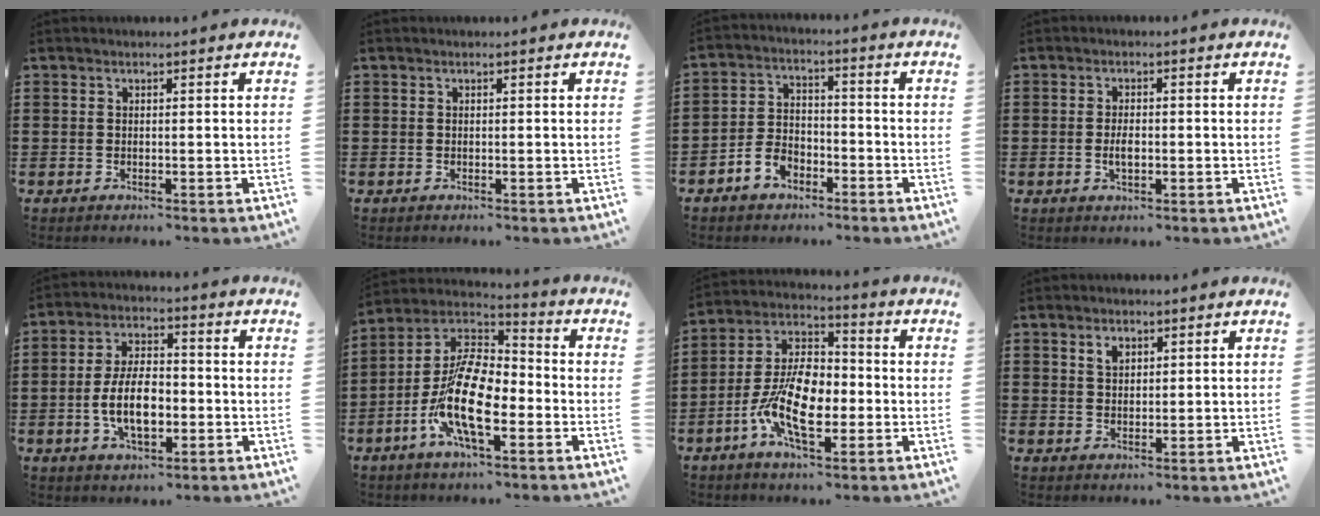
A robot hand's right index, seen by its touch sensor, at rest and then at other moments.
{"total": 0.0}
{"total": 4.8, "force": [-3.1, 3.0, 2.0], "torque": [-0.057, 0.007, -0.066]}
{"total": 2.6, "force": [-0.4, 1.2, 2.2], "torque": [-0.042, 0.002, -0.007]}
{"total": 8.9, "force": [-1.9, 4.5, 7.5], "torque": [-0.155, 0.000, -0.042]}
{"total": 13.9, "force": [-4.9, 5.9, 11.5], "torque": [-0.273, -0.004, -0.101]}
{"total": 11.3, "force": [-3.4, 5.9, 9.0], "torque": [-0.207, 0.002, -0.068]}
{"total": 2.1, "force": [1.3, 1.3, 1.0], "torque": [-0.024, 0.005, 0.024]}